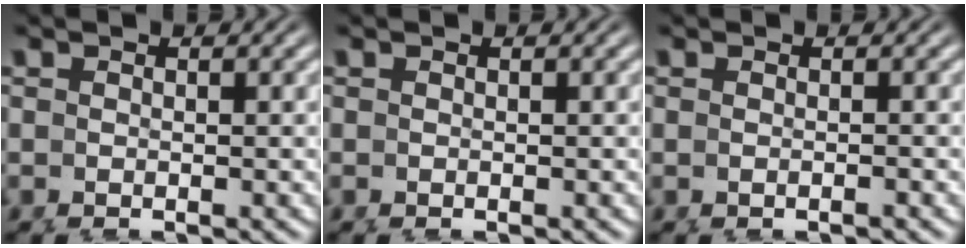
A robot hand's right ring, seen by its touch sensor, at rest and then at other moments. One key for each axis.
{"total": 0.0}
{"total": 0.7, "fx": -0.3, "fy": -0.3, "fz": 0.5, "tx": -0.009, "ty": 0.002, "tz": -0.003}